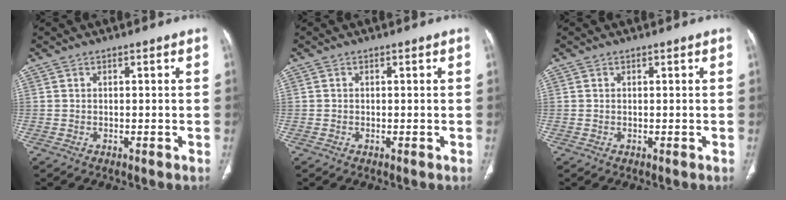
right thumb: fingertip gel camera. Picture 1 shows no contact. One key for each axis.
{"total": 0.0}
{"total": 0.0}